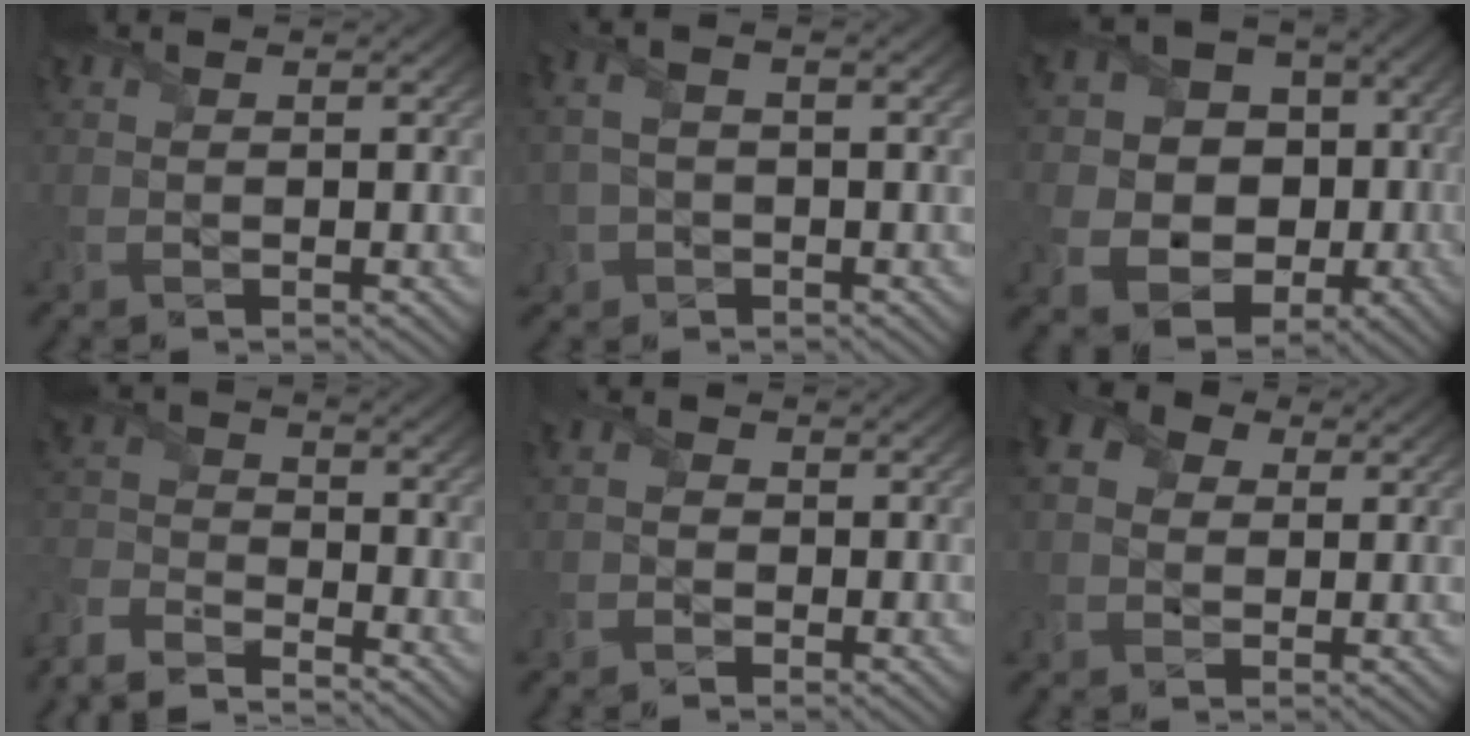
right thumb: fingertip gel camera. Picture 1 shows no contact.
{"total": 4.9, "force": [0.1, 3.2, 3.8], "torque": [-0.102, 0.006, 0.014]}
{"total": 12.7, "force": [-1.2, 10.9, 6.5], "torque": [-0.162, -0.021, -0.026]}
{"total": 8.1, "force": [-7.5, 2.0, 2.3], "torque": [-0.068, -0.012, -0.165]}
{"total": 1.8, "force": [-0.8, 1.6, 0.4], "torque": [-0.015, 0.004, -0.021]}
{"total": 5.4, "force": [1.8, 4.0, 3.1], "torque": [-0.087, 0.005, 0.026]}